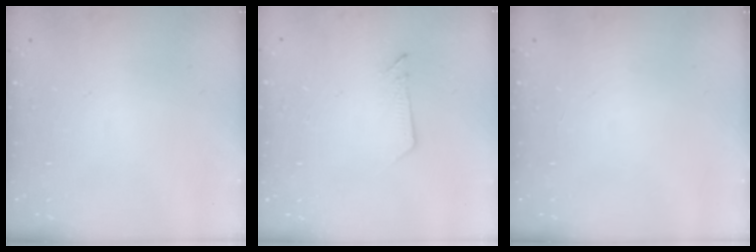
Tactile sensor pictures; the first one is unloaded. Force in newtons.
{"total": 2.5, "press": 2.5, "slide": 0.2}
{"total": 0.0}